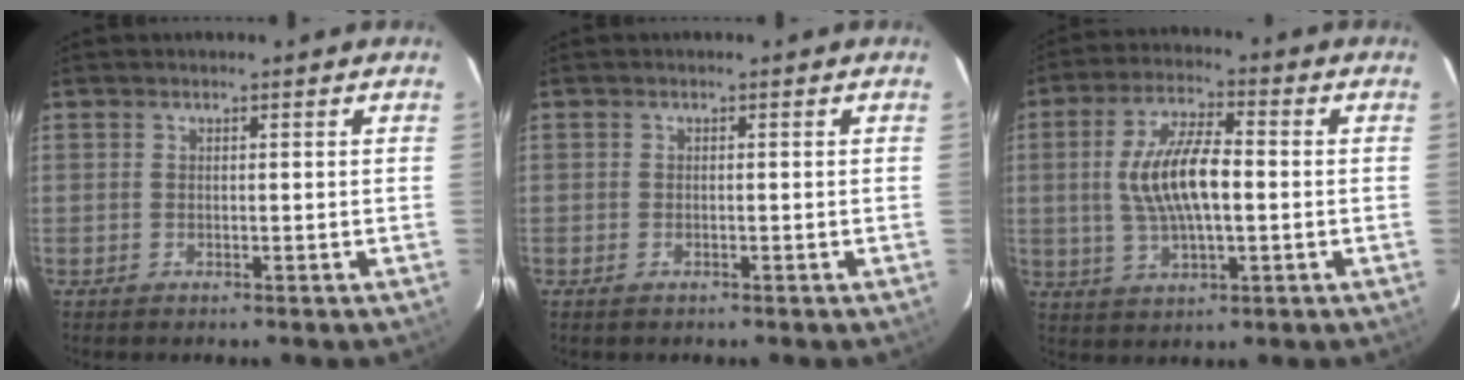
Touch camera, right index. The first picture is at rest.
{"total": 0.9, "force": [-0.6, 0.5, 0.5], "torque": [-0.010, -0.002, -0.013]}
{"total": 11.4, "force": [-0.1, 4.1, 10.6], "torque": [-0.208, 0.007, 0.002]}